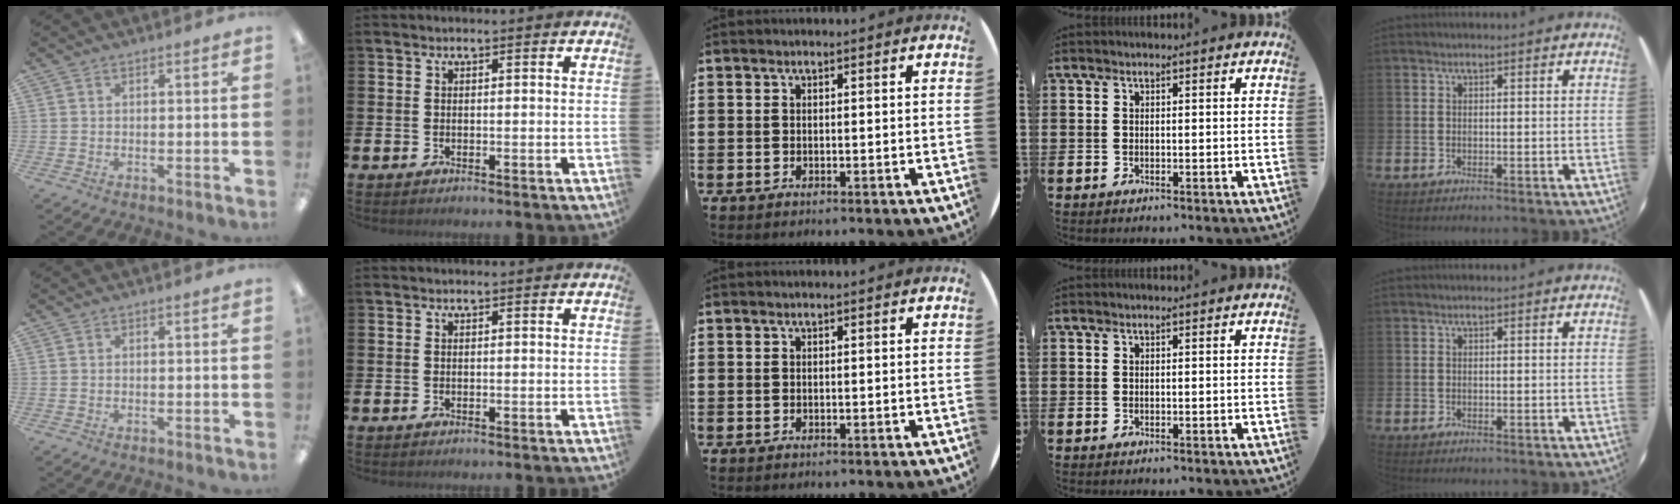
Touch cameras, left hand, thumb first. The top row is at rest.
{}